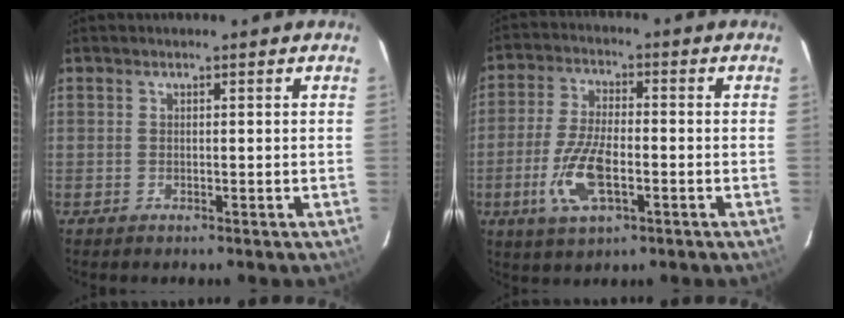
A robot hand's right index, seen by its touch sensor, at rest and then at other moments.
{"total": 10.7, "force": [-3.4, 4.3, 9.2], "torque": [-0.197, -0.005, -0.064]}